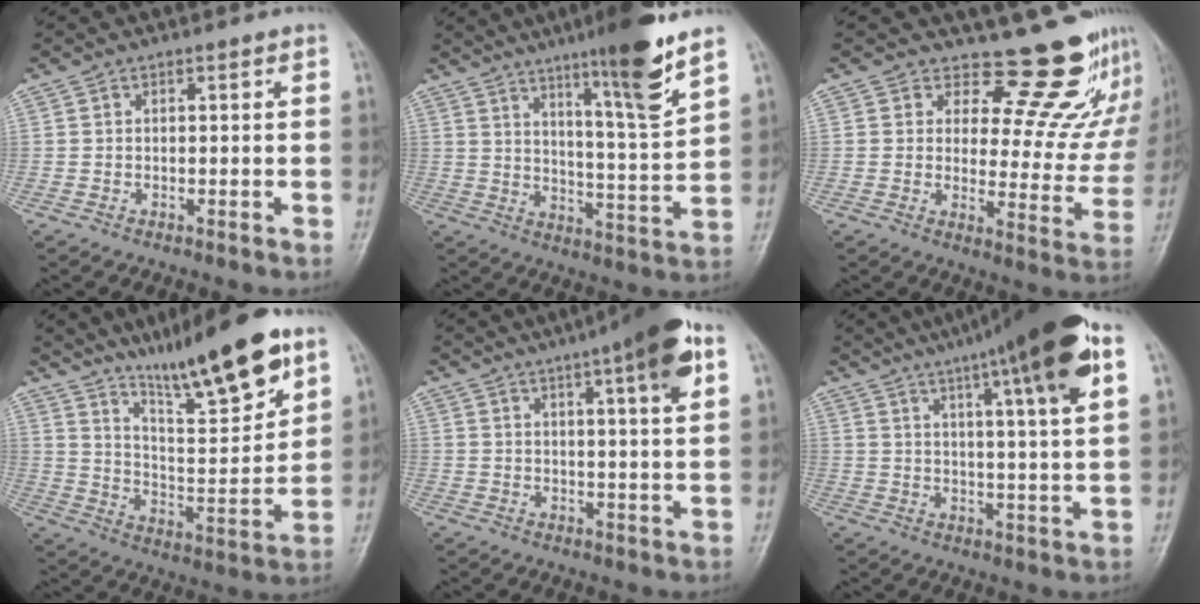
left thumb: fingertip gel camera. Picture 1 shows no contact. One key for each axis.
{"total": 14.1, "fx": 9.1, "fy": 0.7, "fz": 10.8, "tx": -0.158, "ty": -0.062, "tz": 0.145}
{"total": 15.6, "fx": 14.3, "fy": 5.7, "fz": 2.7, "tx": 0.026, "ty": -0.131, "tz": 0.162}
{"total": 18.9, "fx": 12.9, "fy": 3.4, "fz": 13.3, "tx": -0.184, "ty": -0.069, "tz": 0.218}
{"total": 12.5, "fx": 6.1, "fy": 1.7, "fz": 10.8, "tx": -0.148, "ty": -0.007, "tz": 0.079}
{"total": 19.9, "fx": 10.8, "fy": 2.3, "fz": 16.6, "tx": -0.243, "ty": -0.011, "tz": 0.150}